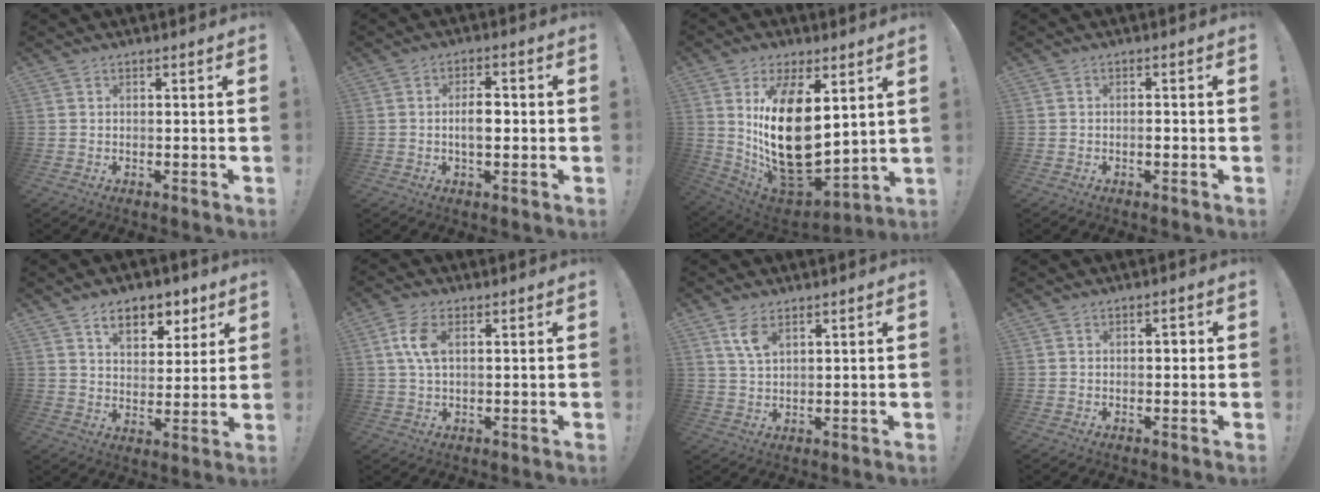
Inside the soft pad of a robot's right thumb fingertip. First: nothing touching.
{"total": 5.9, "force": [-0.7, 3.1, 4.9], "torque": [-0.078, 0.006, -0.019]}
{"total": 22.8, "force": [5.1, 12.4, 18.5], "torque": [-0.346, -0.062, 0.099]}
{"total": 1.3, "force": [-0.8, 0.6, 0.9], "torque": [-0.010, 0.001, -0.015]}
{"total": 10.1, "force": [5.9, 6.1, 5.4], "torque": [-0.071, -0.029, 0.105]}
{"total": 7.0, "force": [1.6, 3.9, 5.7], "torque": [-0.117, 0.003, 0.027]}
{"total": 5.8, "force": [3.2, 2.6, 4.1], "torque": [-0.072, -0.012, 0.058]}
{"total": 1.6, "force": [-0.3, 1.2, 1.1], "torque": [-0.011, 0.003, -0.012]}